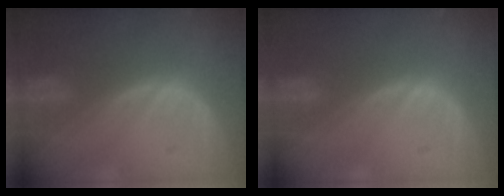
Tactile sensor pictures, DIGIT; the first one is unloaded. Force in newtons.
{"total": 0.7, "press": 0.1, "slide": 0.7}